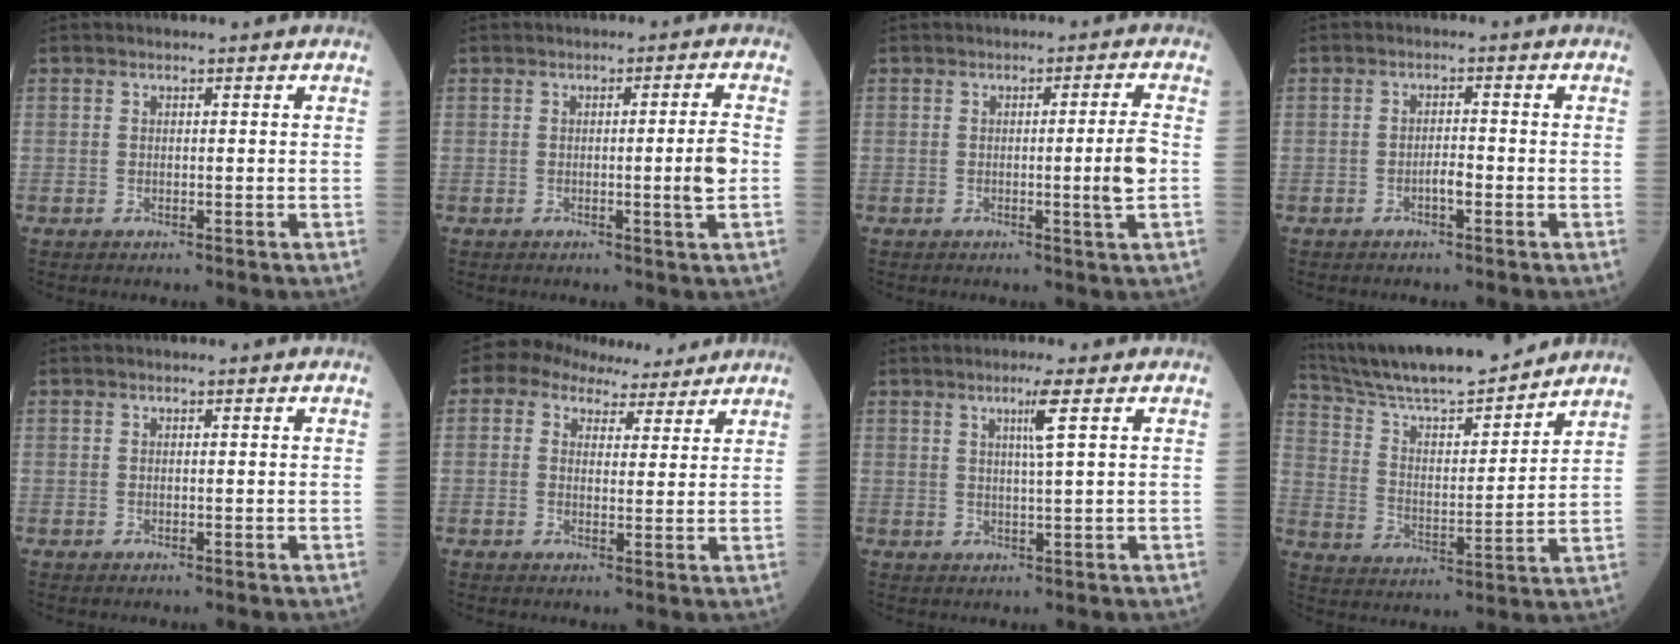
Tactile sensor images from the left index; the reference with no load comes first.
{"total": 3.7, "force": [-0.7, -0.9, 3.6], "torque": [-0.052, -0.009, -0.012]}
{"total": 4.2, "force": [-0.8, -1.1, 3.9], "torque": [-0.058, -0.011, -0.012]}
{"total": 1.8, "force": [-1.1, 0.3, 1.3], "torque": [-0.020, 0.000, -0.022]}
{"total": 0.0}
{"total": 7.2, "force": [5.4, 4.1, 2.2], "torque": [-0.037, 0.031, 0.076]}
{"total": 3.1, "force": [1.2, -0.9, 2.7], "torque": [-0.048, -0.006, 0.022]}
{"total": 17.9, "force": [16.4, 1.4, 7.0], "torque": [-0.133, 0.001, 0.273]}